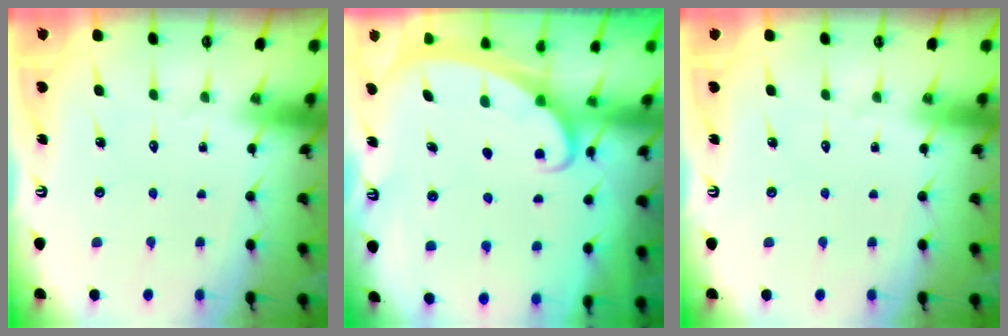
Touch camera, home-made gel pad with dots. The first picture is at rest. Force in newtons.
{"total": 1.8, "press": 1.8, "slide": 0.2}
{"total": 0.0}